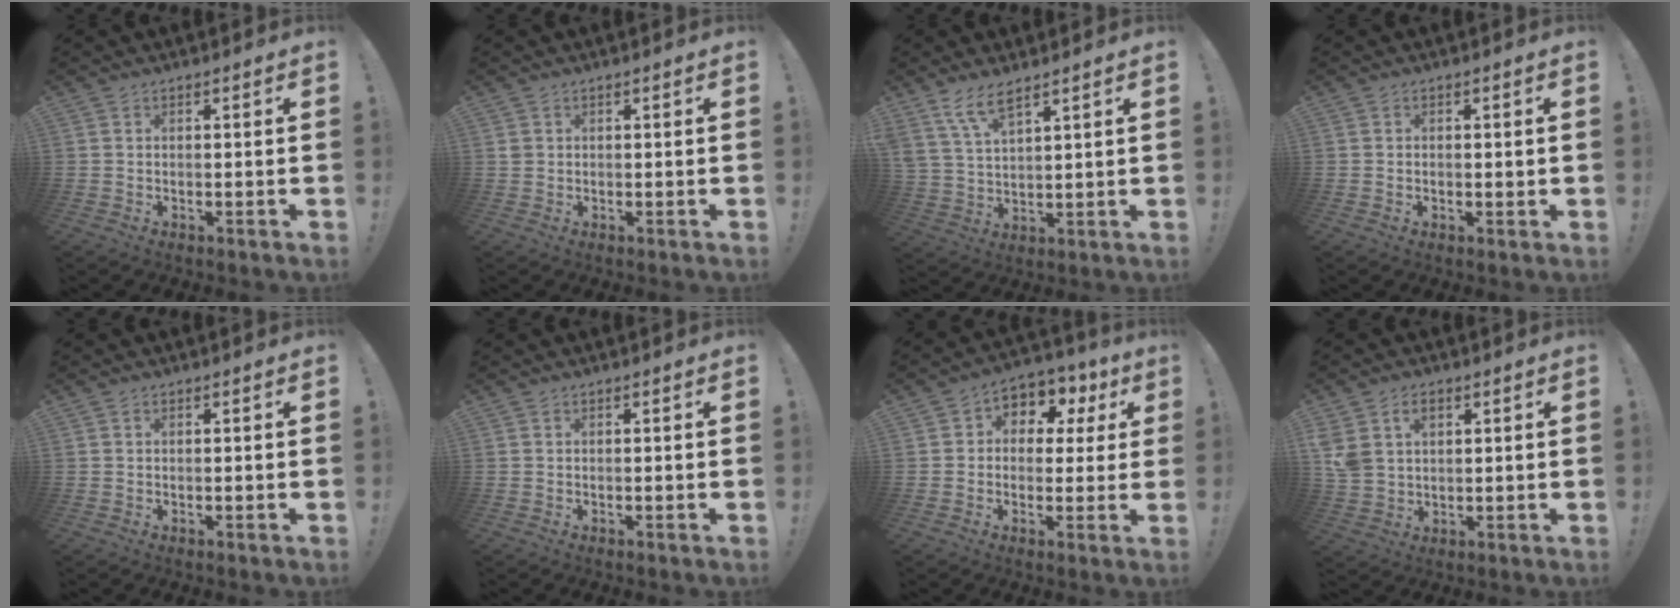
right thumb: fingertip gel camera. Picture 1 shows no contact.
{"total": 1.3, "force": [0.5, 1.1, 0.4], "torque": [-0.007, 0.003, 0.009]}
{"total": 8.1, "force": [6.1, 2.6, 4.5], "torque": [-0.094, -0.025, 0.117]}
{"total": 1.0, "force": [-0.1, 0.9, 0.4], "torque": [-0.014, 0.007, -0.001]}
{"total": 0.0}
{"total": 0.0}
{"total": 6.9, "force": [1.1, 6.2, 2.7], "torque": [-0.028, -0.009, 0.023]}
{"total": 7.0, "force": [2.8, 5.2, 3.6], "torque": [-0.062, -0.006, 0.053]}